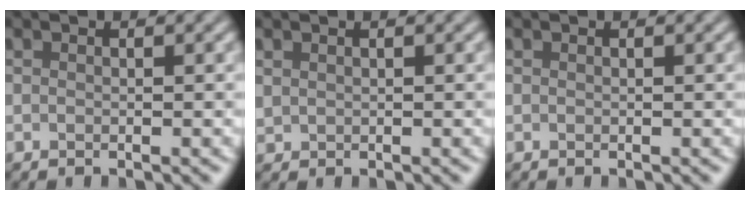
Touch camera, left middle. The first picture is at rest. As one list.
[{"total": 0.5, "force": [0.4, 0.4, 0.1], "torque": [-0.002, -0.001, 0.012]}, {"total": 0.0}]